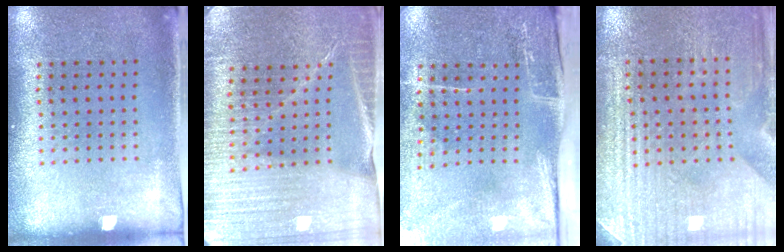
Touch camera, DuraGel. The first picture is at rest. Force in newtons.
{"total": 4.4, "press": 4.1, "slide": 1.7}
{"total": 5.0, "press": 3.9, "slide": 3.1}
{"total": 3.2, "press": 3.2, "slide": 0.3}